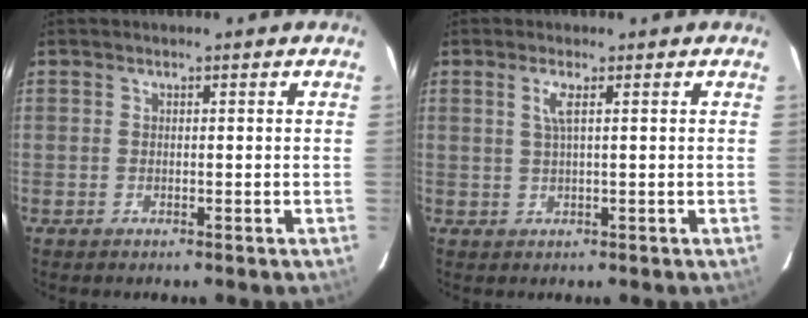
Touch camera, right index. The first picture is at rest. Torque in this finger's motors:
{"motor_torque": [0.16, 0.05, 0.05, 0.05]}